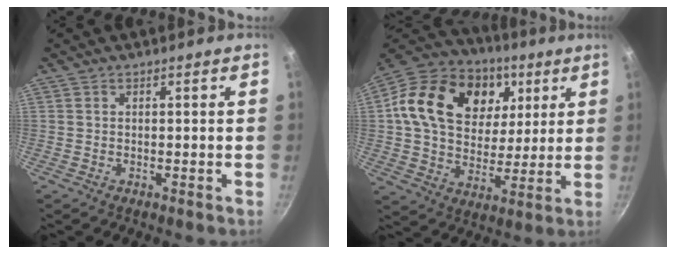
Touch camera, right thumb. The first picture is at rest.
{"total": 24.8, "force": [7.5, 18.1, 15.3], "torque": [-0.245, 0.002, 0.121]}